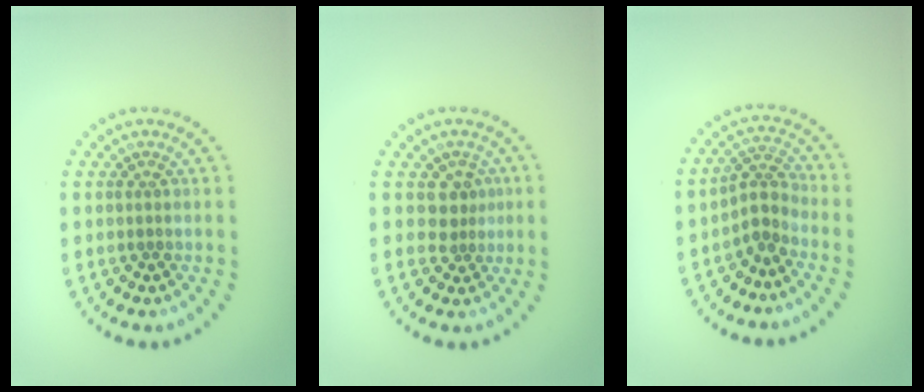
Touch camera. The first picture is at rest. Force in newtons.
{"total": 2.1, "press": 1.6, "slide": 1.3}
{"total": 2.7, "press": 1.9, "slide": 1.9}